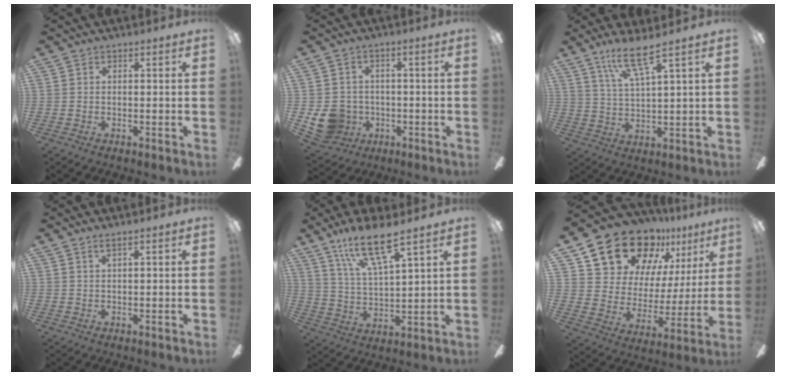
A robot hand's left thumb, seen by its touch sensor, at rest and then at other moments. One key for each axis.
{"total": 8.7, "fx": -2.1, "fy": 8.0, "fz": 2.6, "tx": -0.084, "ty": 0.010, "tz": -0.034}
{"total": 10.0, "fx": 7.0, "fy": 1.4, "fz": 7.0, "tx": -0.143, "ty": -0.029, "tz": 0.123}
{"total": 1.3, "fx": 1.0, "fy": -0.1, "fz": 0.8, "tx": -0.019, "ty": -0.001, "tz": 0.019}
{"total": 13.6, "fx": 9.8, "fy": 2.9, "fz": 9.0, "tx": -0.178, "ty": -0.043, "tz": 0.171}
{"total": 19.4, "fx": 14.7, "fy": 10.8, "fz": 6.5, "tx": -0.122, "ty": -0.102, "tz": 0.271}